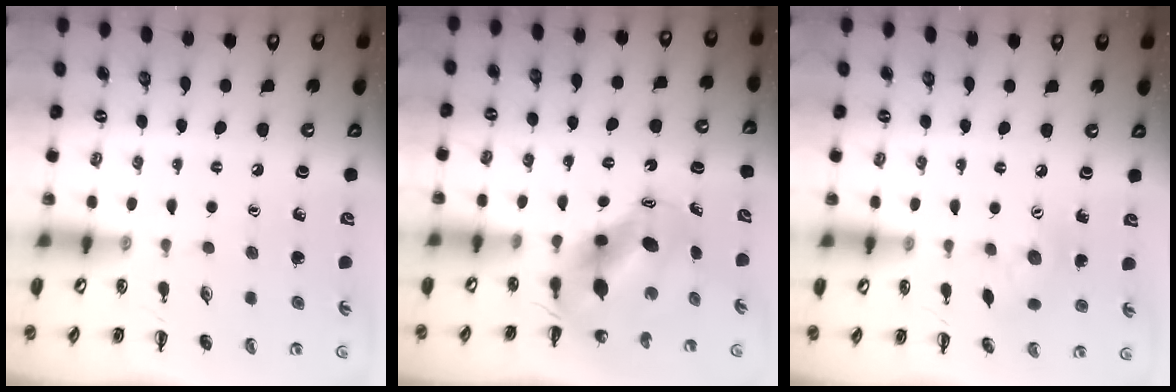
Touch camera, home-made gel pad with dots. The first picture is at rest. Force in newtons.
{"total": 7.6, "press": 7.4, "slide": 1.9}
{"total": 7.4, "press": 7.3, "slide": 1.1}